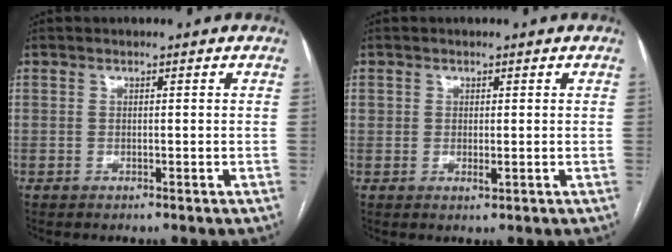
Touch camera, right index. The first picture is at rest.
{"total": 1.5, "force": [-0.1, 0.9, 1.2], "torque": [-0.019, -0.002, 0.001]}